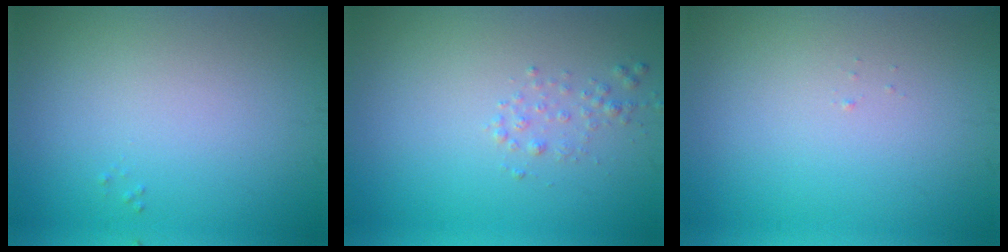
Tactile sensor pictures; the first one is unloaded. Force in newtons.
{"total": 1.0, "press": 1.0, "slide": 0.0}
{"total": 0.0}